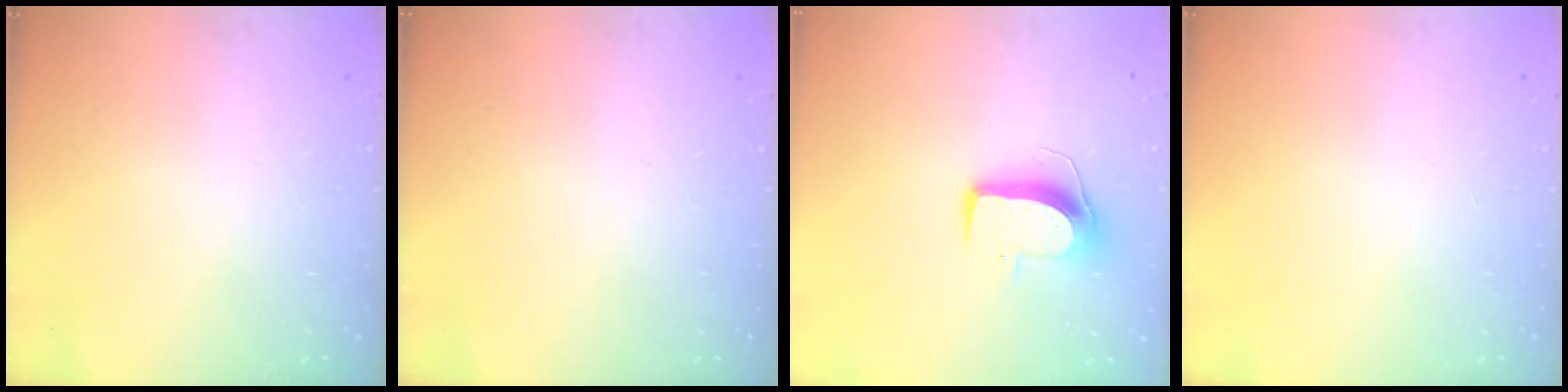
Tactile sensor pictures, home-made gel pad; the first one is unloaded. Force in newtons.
{"total": 0.0}
{"total": 9.7, "press": 9.7, "slide": 0.3}
{"total": 0.0}